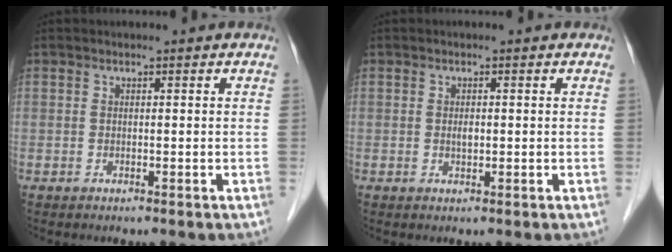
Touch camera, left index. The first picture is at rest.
{"total": 1.1, "force": [0.0, 0.5, 0.9], "torque": [-0.017, 0.001, 0.001]}